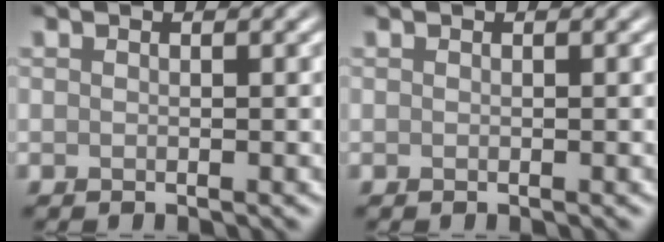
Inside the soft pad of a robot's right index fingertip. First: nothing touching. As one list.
[{"total": 0.0}]